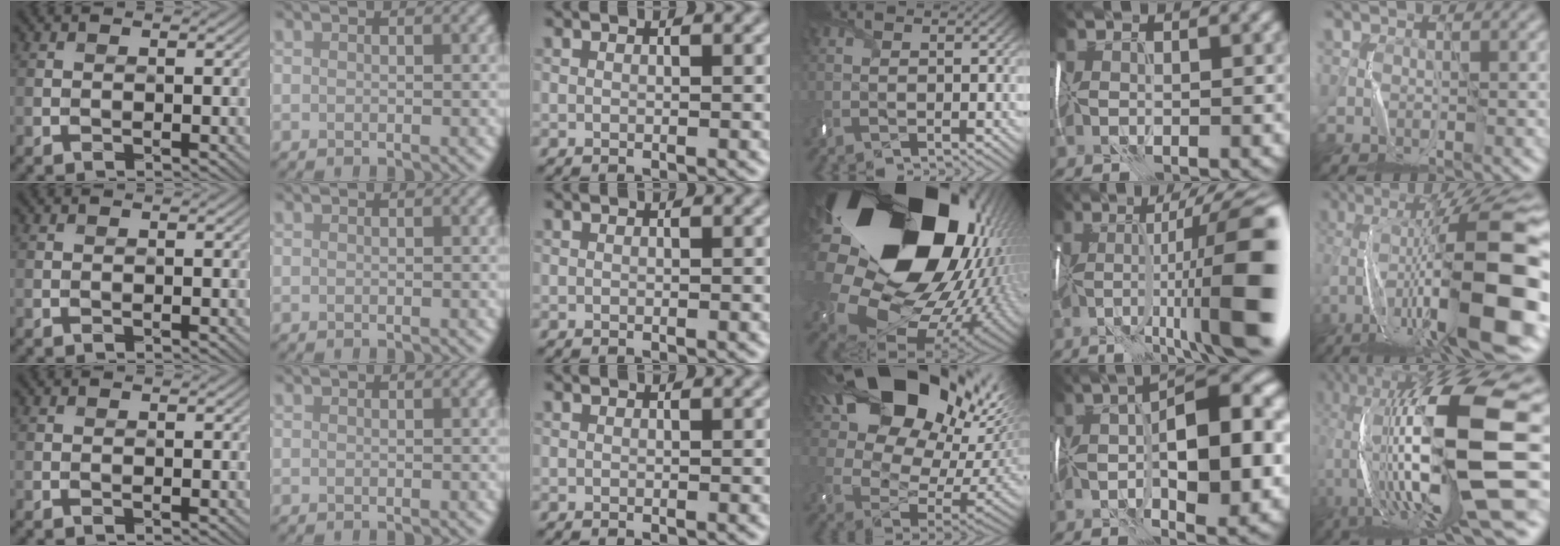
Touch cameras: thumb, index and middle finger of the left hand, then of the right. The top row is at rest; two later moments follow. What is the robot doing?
{"motion": "wrap", "object": "thread"}